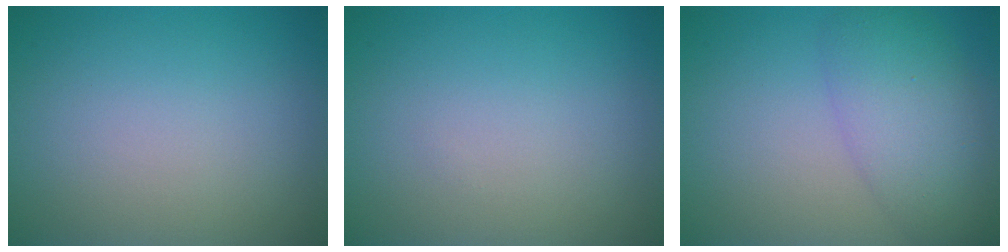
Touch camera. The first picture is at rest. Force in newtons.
{"total": 0.0}
{"total": 3.9, "press": 3.9, "slide": 0.4}